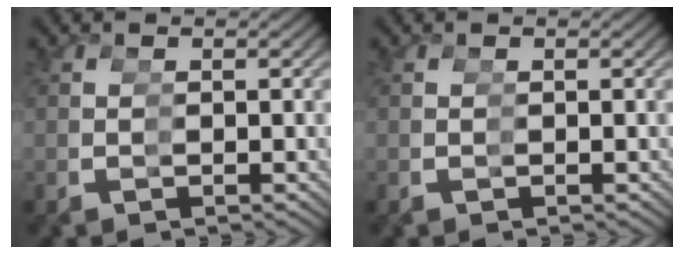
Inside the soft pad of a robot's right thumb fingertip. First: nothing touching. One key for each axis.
{"total": 0.0}